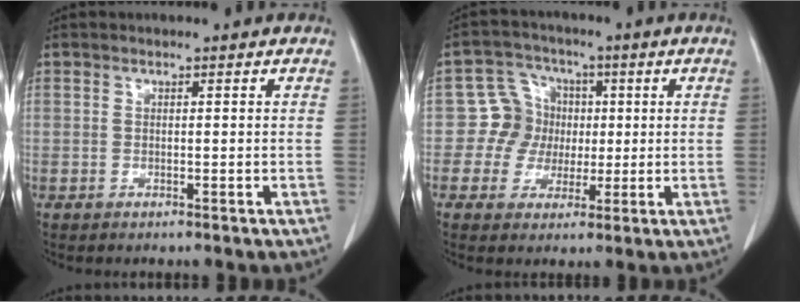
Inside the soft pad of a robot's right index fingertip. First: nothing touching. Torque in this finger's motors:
{"motor_torque": [-0.03, 0.05, -0.02, -0.01]}